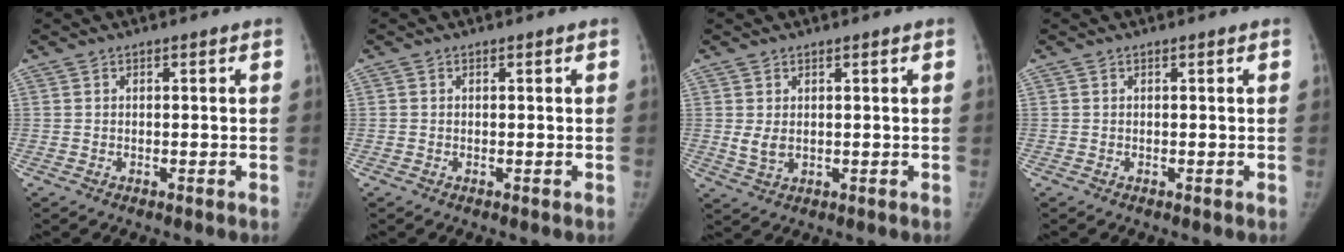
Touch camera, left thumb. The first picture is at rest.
{"total": 0.0}
{"total": 3.1, "force": [0.7, 1.8, 2.4], "torque": [-0.042, -0.011, 0.022]}
{"total": 0.0}